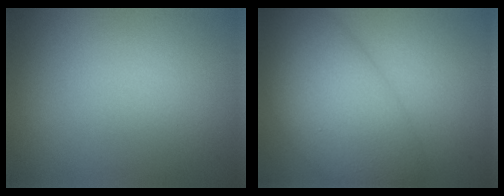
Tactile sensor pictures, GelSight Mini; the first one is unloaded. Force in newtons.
{"total": 9.3, "press": 9.3, "slide": 0.2}